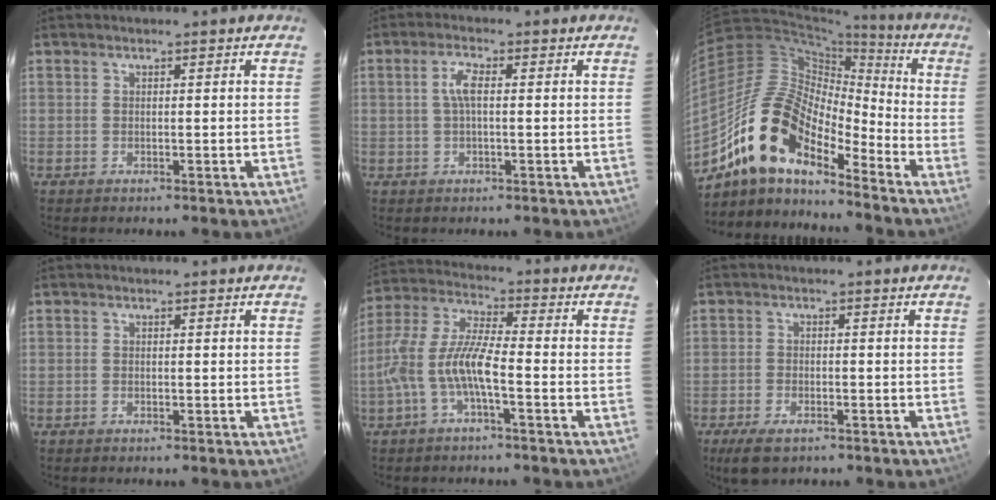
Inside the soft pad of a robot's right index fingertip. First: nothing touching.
{"total": 3.3, "force": [0.3, 1.0, 3.1], "torque": [-0.064, 0.006, 0.005]}
{"total": 16.2, "force": [-12.1, 5.6, 9.1], "torque": [-0.160, 0.003, -0.244]}
{"total": 0.0}
{"total": 9.9, "force": [-3.4, 2.1, 9.0], "torque": [-0.205, 0.009, -0.065]}
{"total": 5.3, "force": [-3.6, 2.4, 3.1], "torque": [-0.081, -0.014, -0.063]}